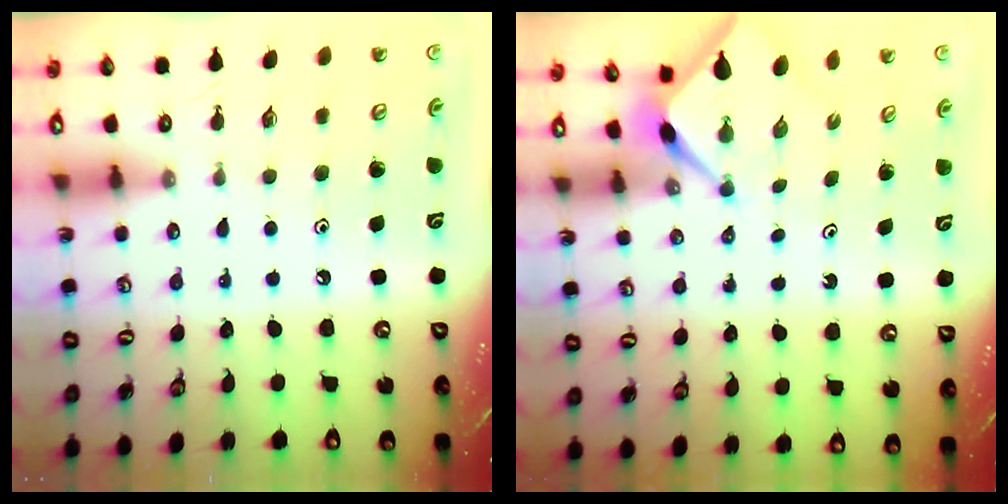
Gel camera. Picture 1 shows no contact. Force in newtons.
{"total": 2.7, "press": 2.7, "slide": 0.3}